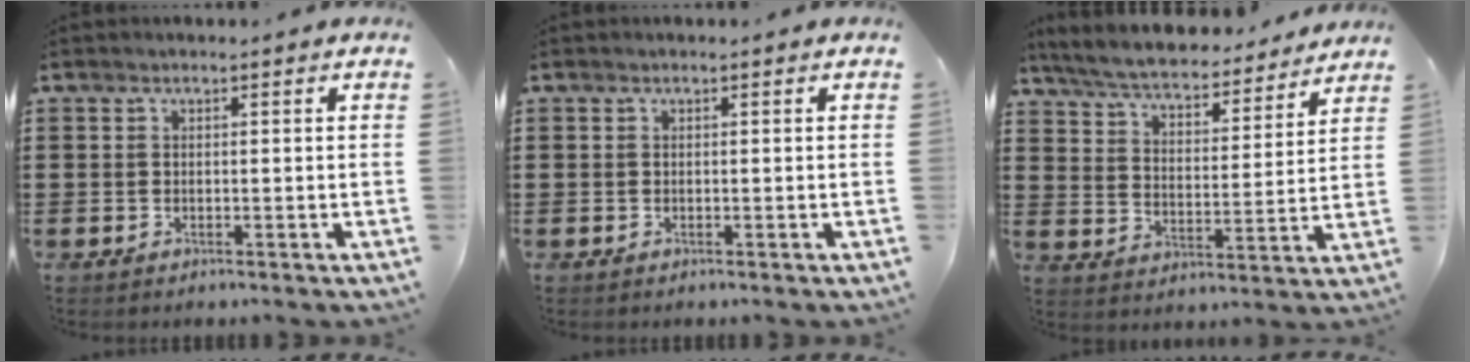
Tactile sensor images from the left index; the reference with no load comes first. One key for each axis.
{"total": 0.0}
{"total": 5.9, "fx": 5.6, "fy": 0.4, "fz": 1.6, "tx": -0.058, "ty": -0.041, "tz": 0.094}